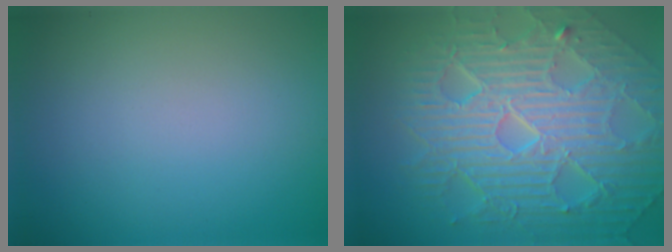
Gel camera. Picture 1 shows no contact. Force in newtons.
{"total": 11.1, "press": 7.2, "slide": 8.5}